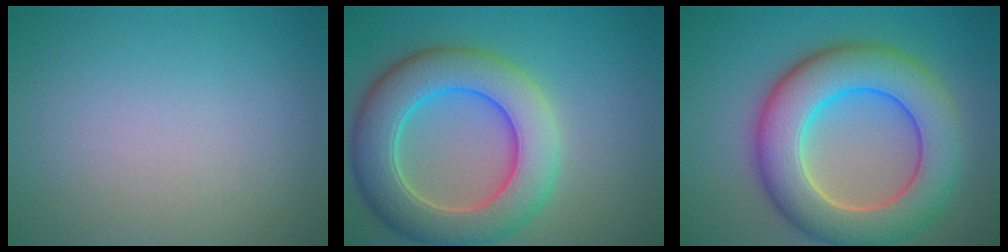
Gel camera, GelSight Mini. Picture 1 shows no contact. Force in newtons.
{"total": 8.9, "press": 8.9, "slide": 0.6}
{"total": 10.3, "press": 10.3, "slide": 0.9}